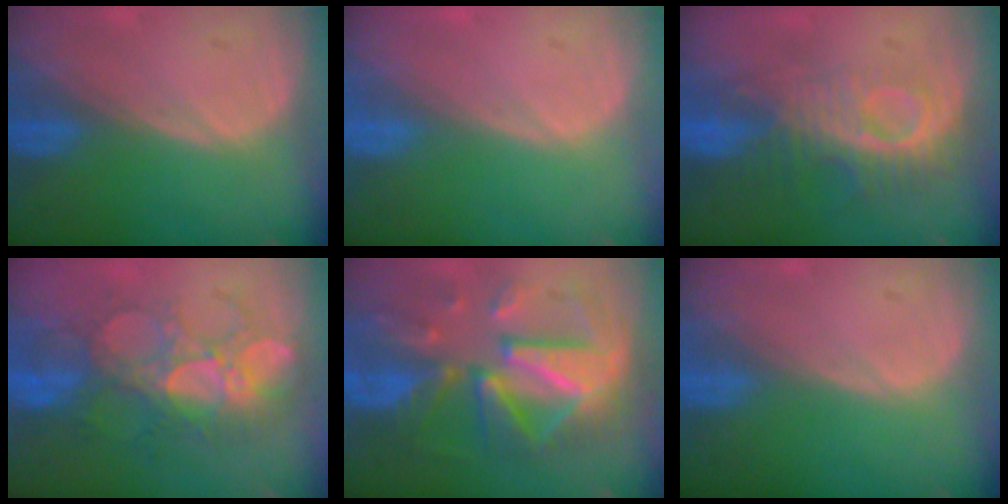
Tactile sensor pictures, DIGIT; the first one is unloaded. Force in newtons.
{"total": 0.0}
{"total": 9.4, "press": 8.2, "slide": 4.5}
{"total": 9.0, "press": 8.8, "slide": 2.3}
{"total": 12.0, "press": 12.0, "slide": 1.2}
{"total": 0.0}